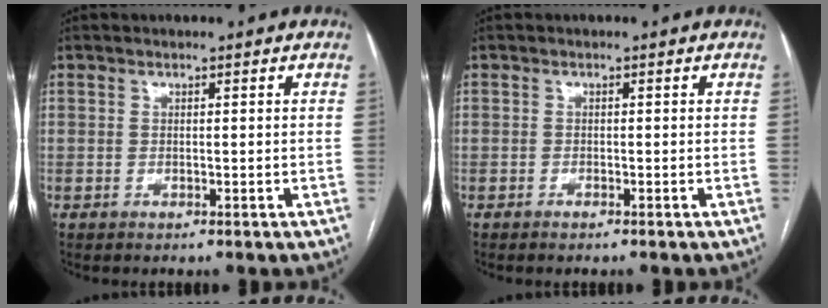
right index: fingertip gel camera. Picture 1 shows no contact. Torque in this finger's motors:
{"motor_torque": [0.01, 0.09, 0.09, 0.00]}